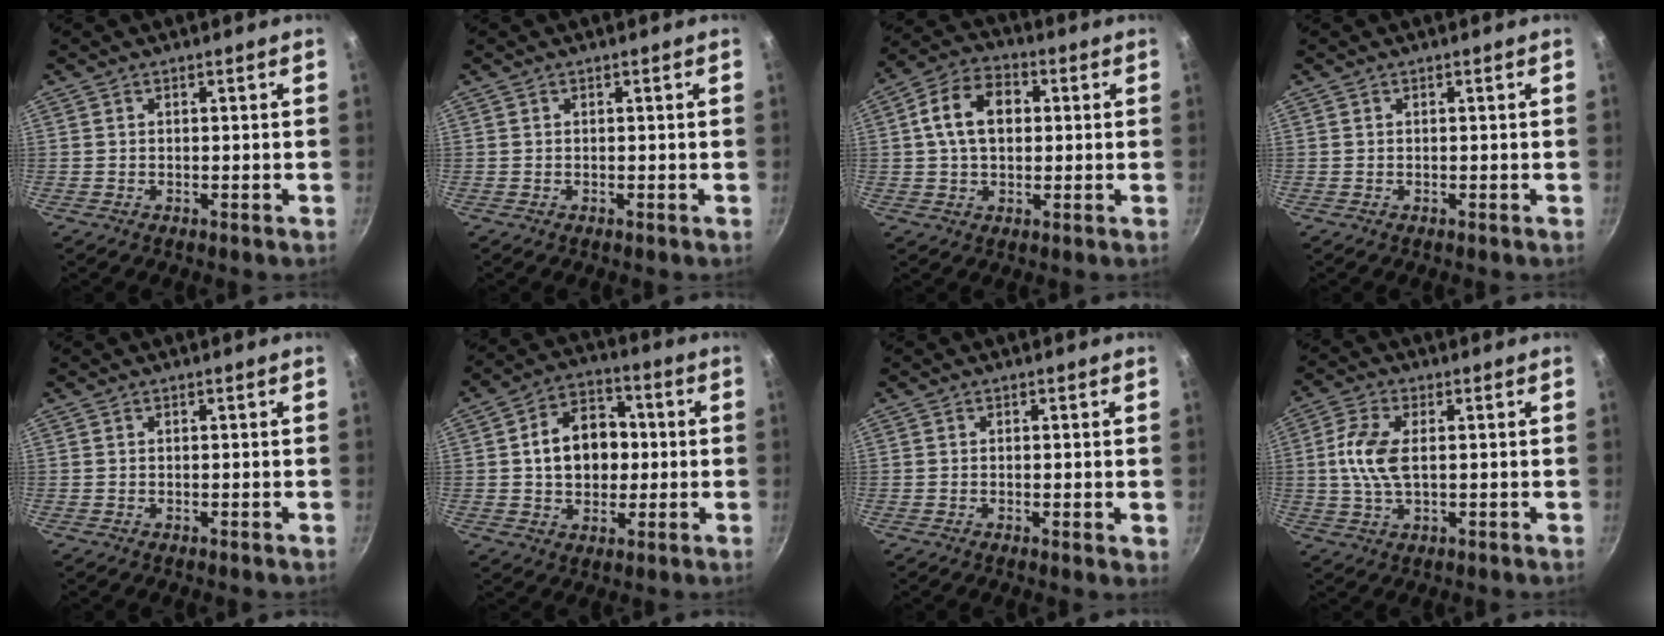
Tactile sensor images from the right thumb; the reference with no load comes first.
{"total": 0.0}
{"total": 11.0, "force": [1.7, 7.6, 7.7], "torque": [-0.113, 0.020, 0.017]}
{"total": 0.0}
{"total": 0.0}
{"total": 12.6, "force": [0.7, 9.5, 8.2], "torque": [-0.097, 0.021, 0.005]}
{"total": 1.8, "force": [-0.1, 0.5, 1.7], "torque": [-0.024, -0.004, -0.003]}
{"total": 8.1, "force": [0.7, 4.1, 6.9], "torque": [-0.146, 0.008, 0.010]}